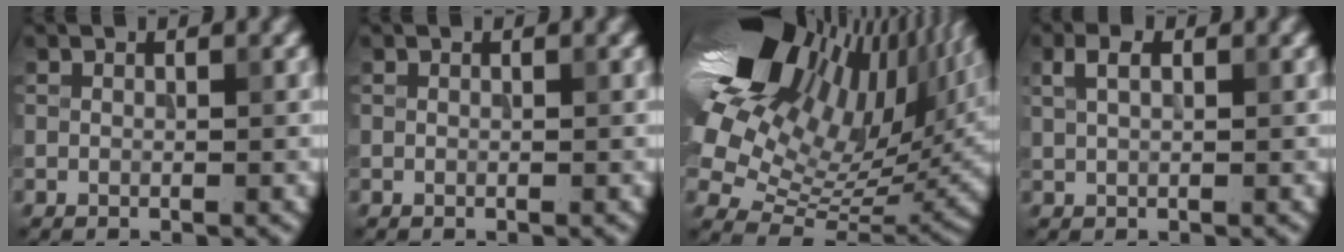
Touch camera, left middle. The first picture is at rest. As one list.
[{"total": 0.0}, {"total": 18.5, "force": [9.2, 10.7, 12.0], "torque": [-0.254, 0.041, 0.162]}, {"total": 1.9, "force": [0.9, 0.9, 1.4], "torque": [-0.031, 0.005, 0.017]}]